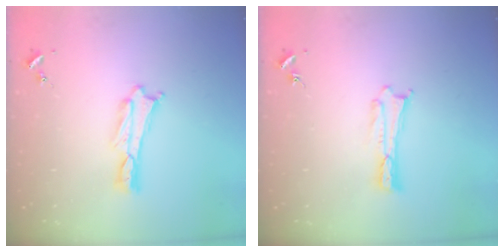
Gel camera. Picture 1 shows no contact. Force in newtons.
{"total": 0.0}